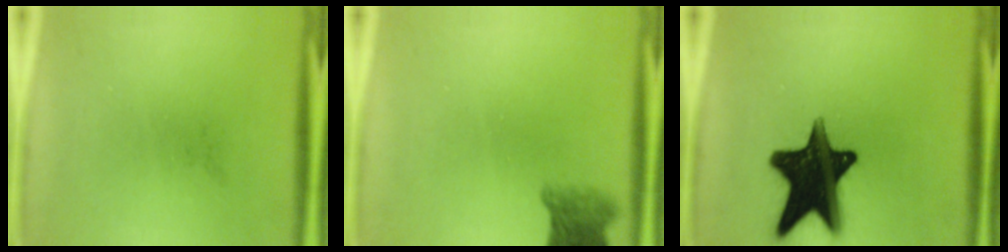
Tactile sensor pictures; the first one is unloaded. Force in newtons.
{"total": 4.1}
{"total": 18.4}